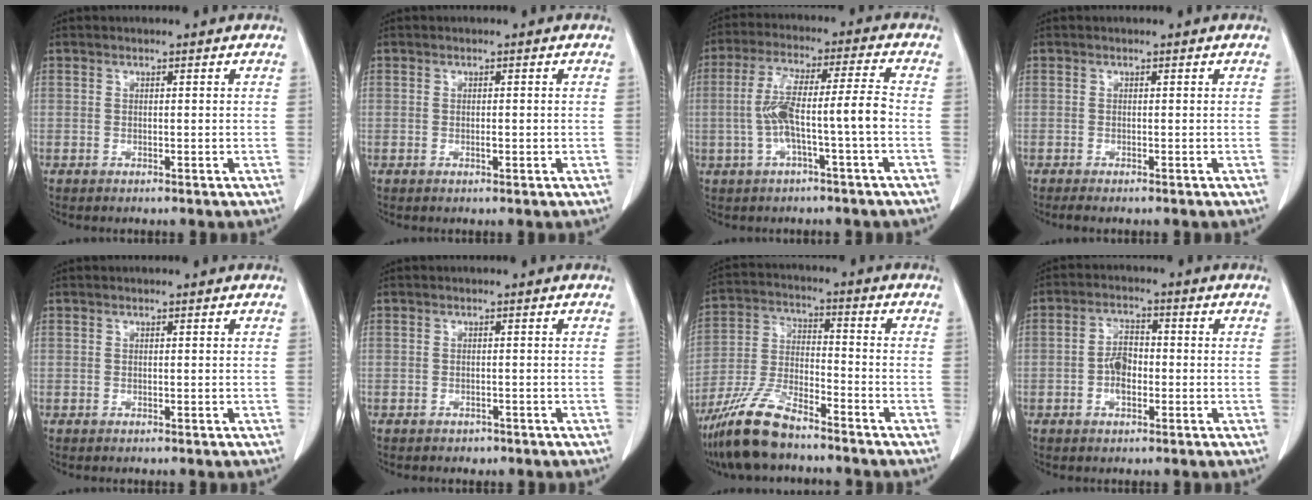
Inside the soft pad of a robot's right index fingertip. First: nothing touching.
{"total": 0.8, "force": [0.0, 0.4, 0.7], "torque": [-0.010, 0.002, 0.002]}
{"total": 9.4, "force": [-1.9, 0.2, 9.2], "torque": [-0.179, 0.028, -0.032]}
{"total": 1.8, "force": [-1.5, 0.2, 1.0], "torque": [-0.013, -0.003, -0.017]}
{"total": 0.0}
{"total": 1.3, "force": [-0.9, 0.8, 0.2], "torque": [-0.012, 0.000, -0.008]}
{"total": 11.5, "force": [-9.0, 2.6, 6.6], "torque": [-0.146, -0.015, -0.172]}
{"total": 4.2, "force": [-1.0, 2.3, 3.3], "torque": [-0.062, 0.013, -0.018]}